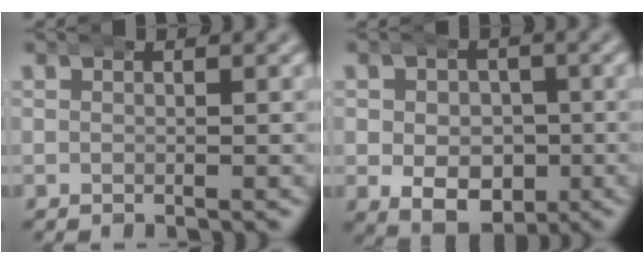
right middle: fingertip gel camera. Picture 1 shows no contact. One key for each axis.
{"total": 6.6, "fx": -1.9, "fy": 5.2, "fz": 3.6, "tx": -0.053, "ty": -0.035, "tz": -0.015}